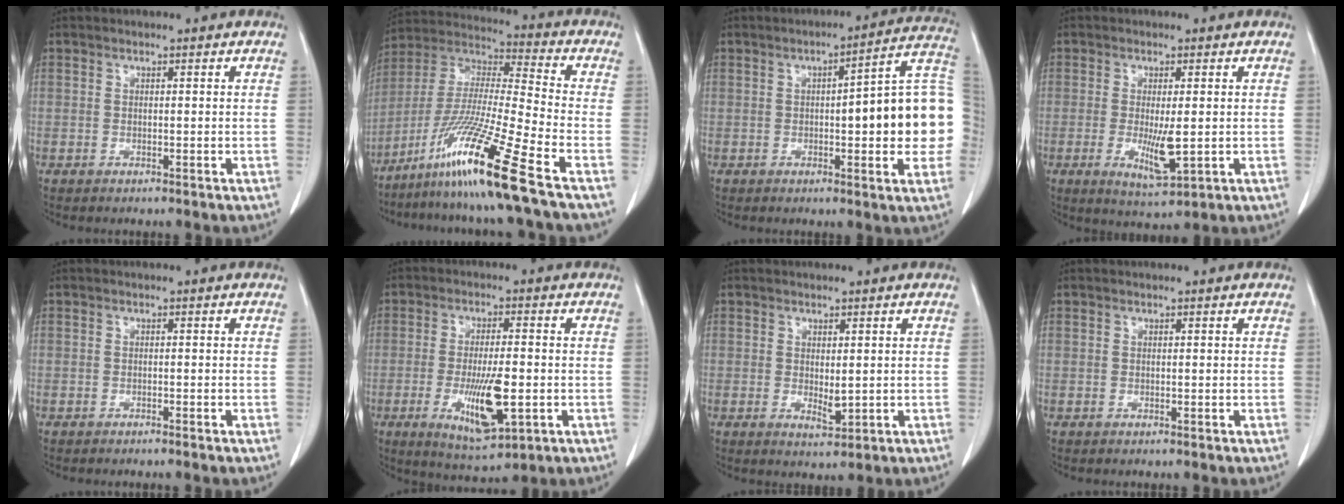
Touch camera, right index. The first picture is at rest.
{"total": 17.5, "force": [-11.1, -2.3, 13.4], "torque": [-0.289, -0.036, -0.206]}
{"total": 15.8, "force": [-0.4, 2.7, 15.6], "torque": [-0.169, 0.035, -0.004]}
{"total": 5.6, "force": [-0.8, 1.2, 5.4], "torque": [-0.095, -0.013, -0.008]}
{"total": 1.2, "force": [-1.0, 0.0, 0.6], "torque": [-0.011, 0.000, -0.012]}
{"total": 10.2, "force": [-2.7, 2.3, 9.6], "torque": [-0.171, -0.017, -0.037]}
{"total": 2.2, "force": [0.0, 1.0, 2.0], "torque": [-0.033, -0.008, 0.008]}
{"total": 0.0}